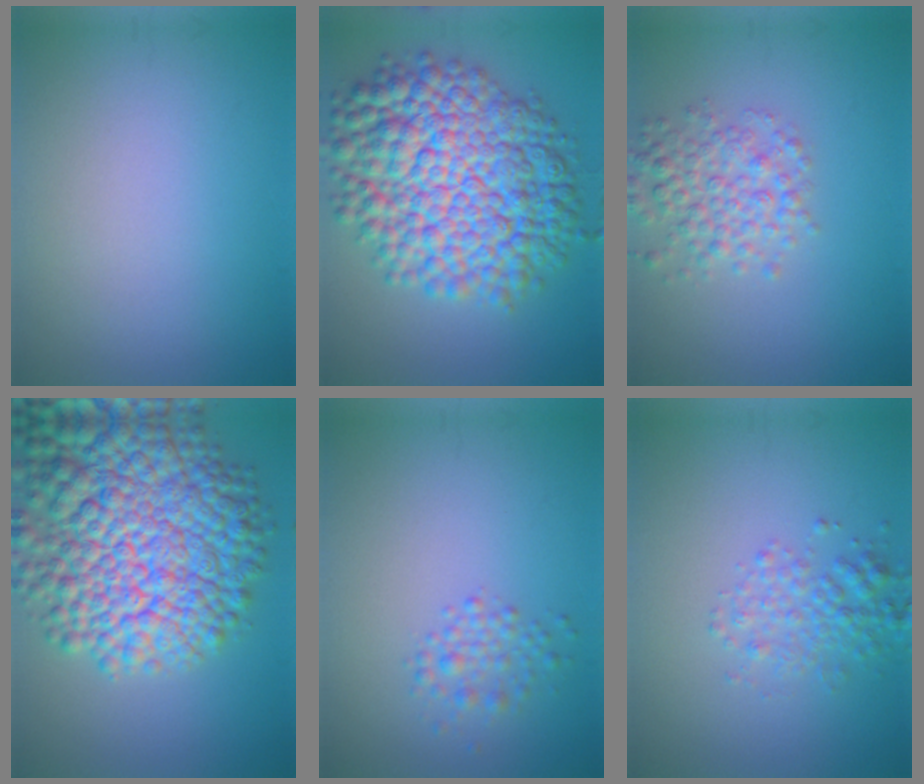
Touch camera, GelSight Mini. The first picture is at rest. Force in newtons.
{"total": 14.1, "press": 14.1, "slide": 0.3}
{"total": 3.8, "press": 3.8, "slide": 0.1}
{"total": 15.2, "press": 15.2, "slide": 0.5}
{"total": 1.9, "press": 1.9, "slide": 0.1}
{"total": 2.9, "press": 2.9, "slide": 0.1}